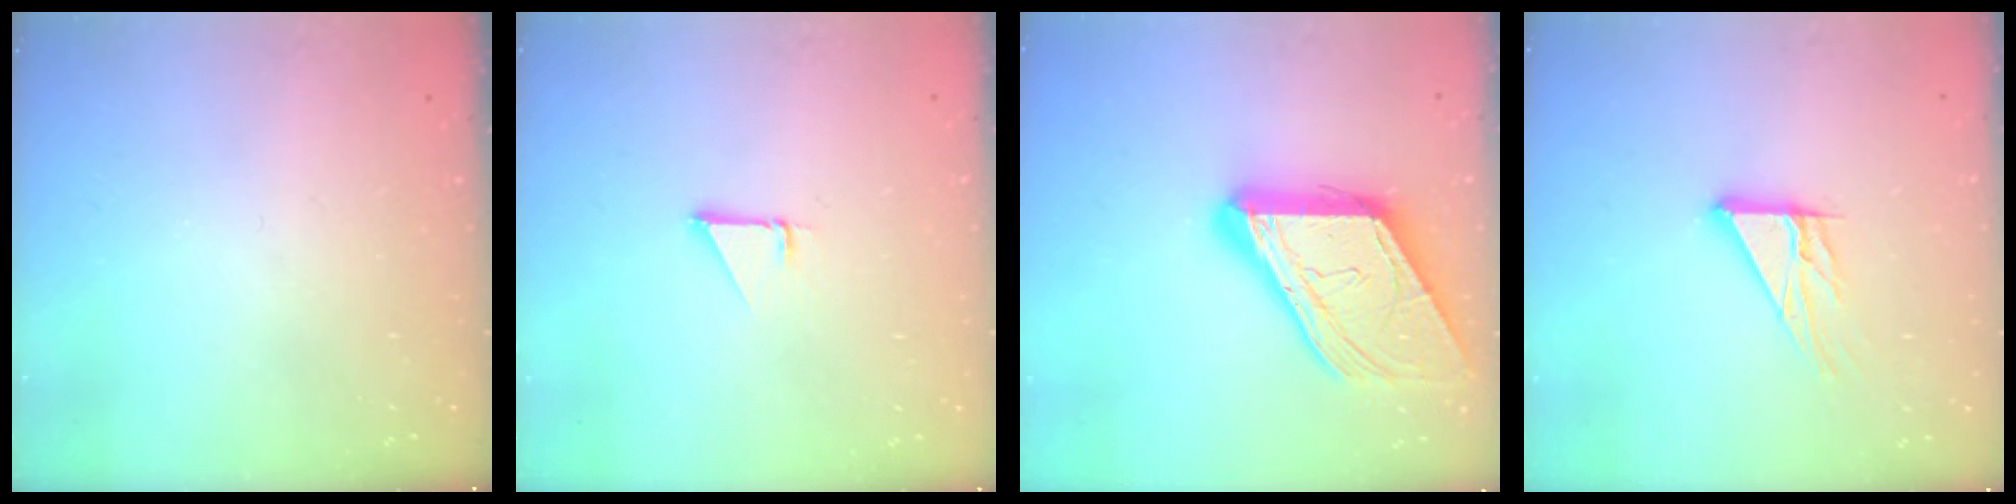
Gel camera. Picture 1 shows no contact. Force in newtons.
{"total": 1.0, "press": 1.0, "slide": 0.1}
{"total": 20.1, "press": 20.1, "slide": 1.8}
{"total": 10.6, "press": 10.6, "slide": 0.8}